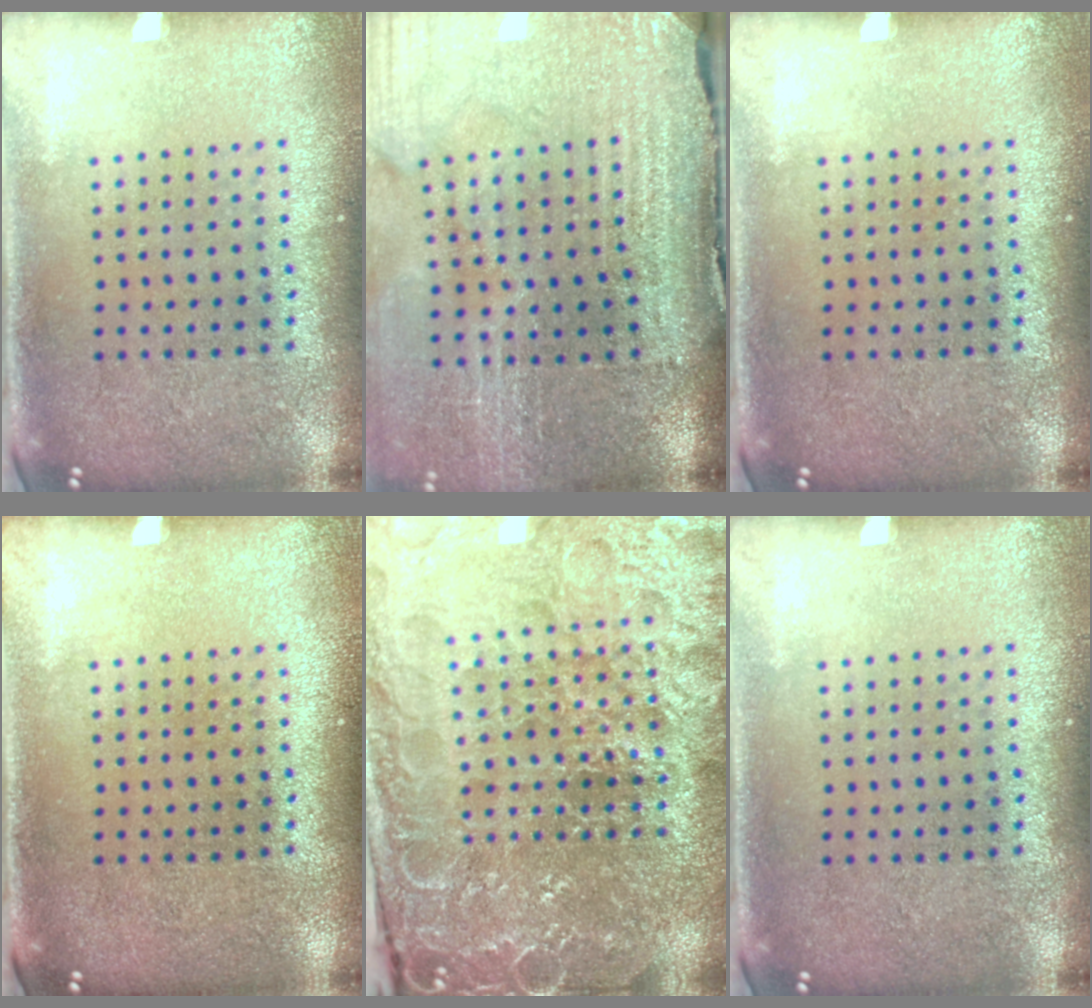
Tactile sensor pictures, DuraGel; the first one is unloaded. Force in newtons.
{"total": 4.3, "press": 3.7, "slide": 2.2}
{"total": 0.0}
{"total": 0.0}
{"total": 4.9, "press": 4.7, "slide": 1.4}
{"total": 0.0}